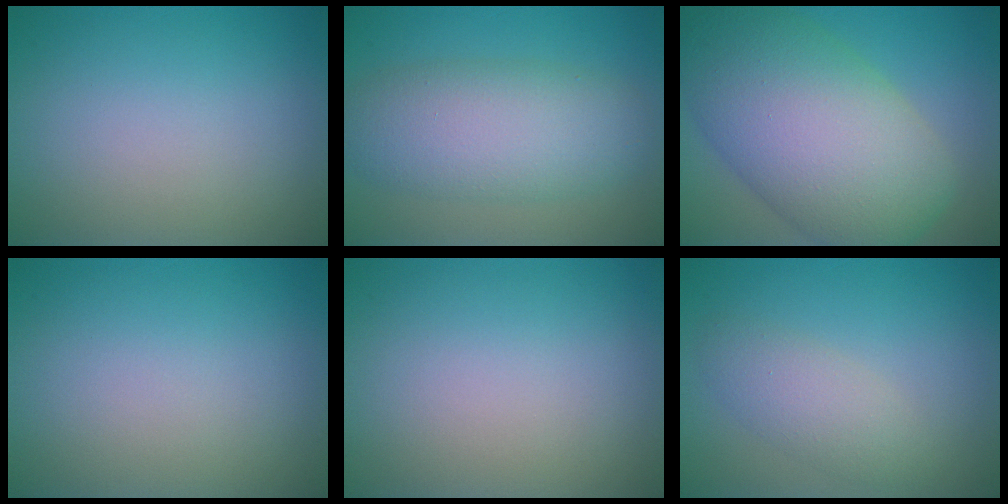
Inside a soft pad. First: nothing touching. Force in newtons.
{"total": 7.2, "press": 7.2, "slide": 0.3}
{"total": 13.5, "press": 13.5, "slide": 0.7}
{"total": 0.0}
{"total": 0.0}
{"total": 2.8, "press": 2.8, "slide": 0.1}